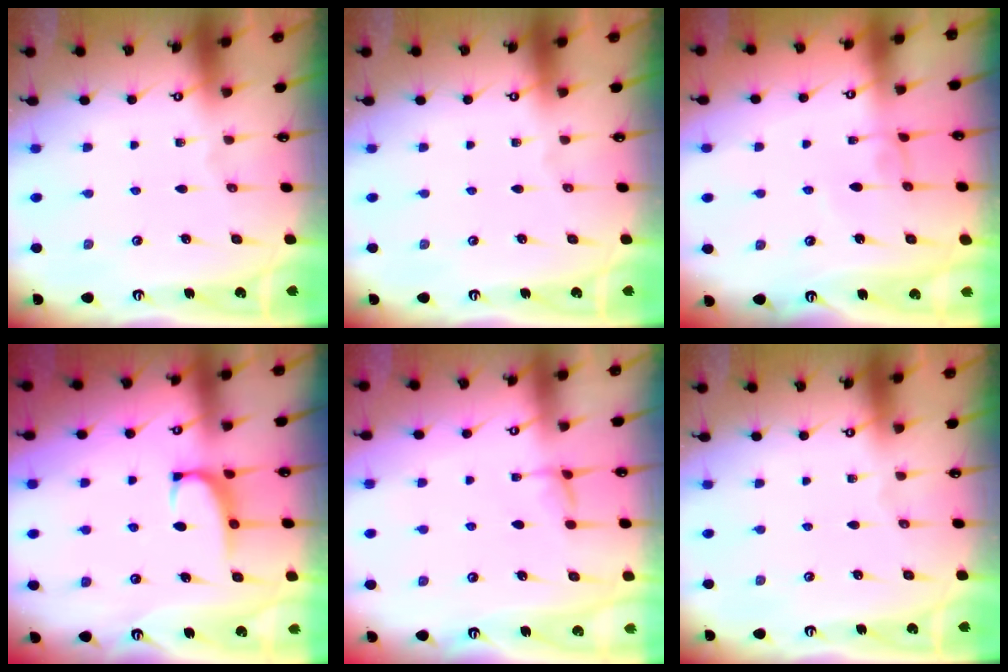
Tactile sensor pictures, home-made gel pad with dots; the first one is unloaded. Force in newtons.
{"total": 0.0}
{"total": 2.9, "press": 2.9, "slide": 0.1}
{"total": 1.4, "press": 1.2, "slide": 0.7}
{"total": 1.5, "press": 1.4, "slide": 0.5}
{"total": 0.0}